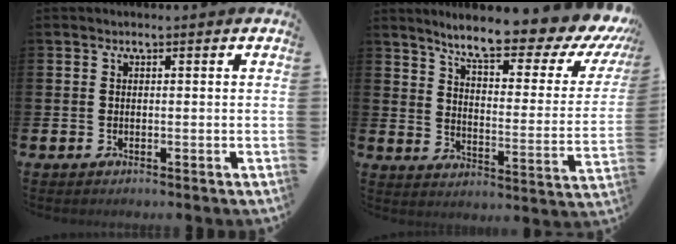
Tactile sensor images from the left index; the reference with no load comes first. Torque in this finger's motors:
{"motor_torque": [1.16, -0.98, 1.05, 0.21]}